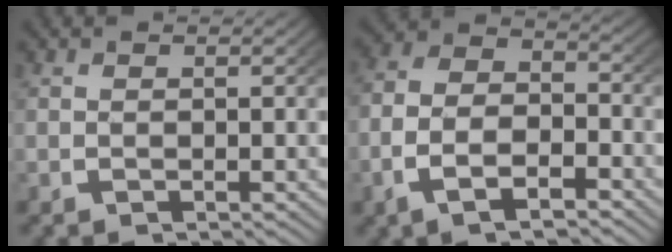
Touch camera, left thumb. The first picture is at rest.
{"total": 6.6, "force": [-2.1, 4.1, 4.6], "torque": [-0.086, -0.015, -0.040]}